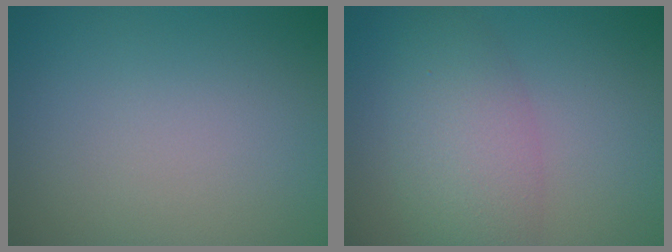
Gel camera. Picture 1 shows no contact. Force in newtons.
{"total": 4.9, "press": 4.9, "slide": 0.1}